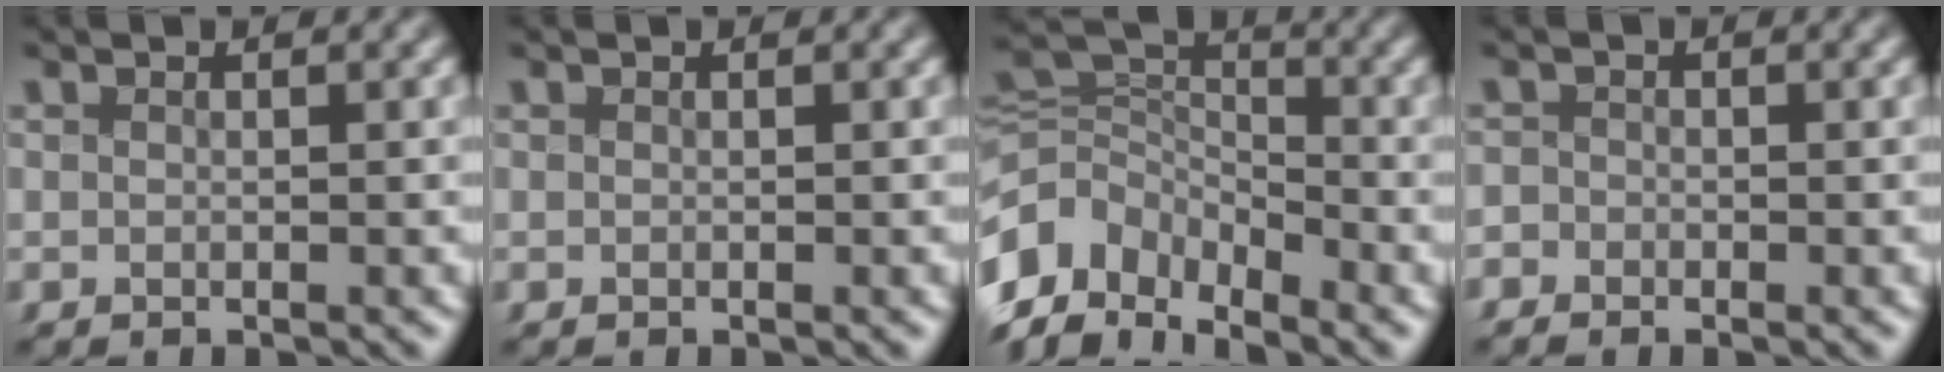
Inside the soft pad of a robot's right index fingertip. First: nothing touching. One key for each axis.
{"total": 0.0}
{"total": 11.9, "fx": -2.9, "fy": 10.0, "fz": 5.7, "tx": -0.143, "ty": -0.036, "tz": -0.055}
{"total": 1.7, "fx": -1.3, "fy": 1.0, "fz": -0.6, "tx": 0.014, "ty": 0.000, "tz": -0.034}